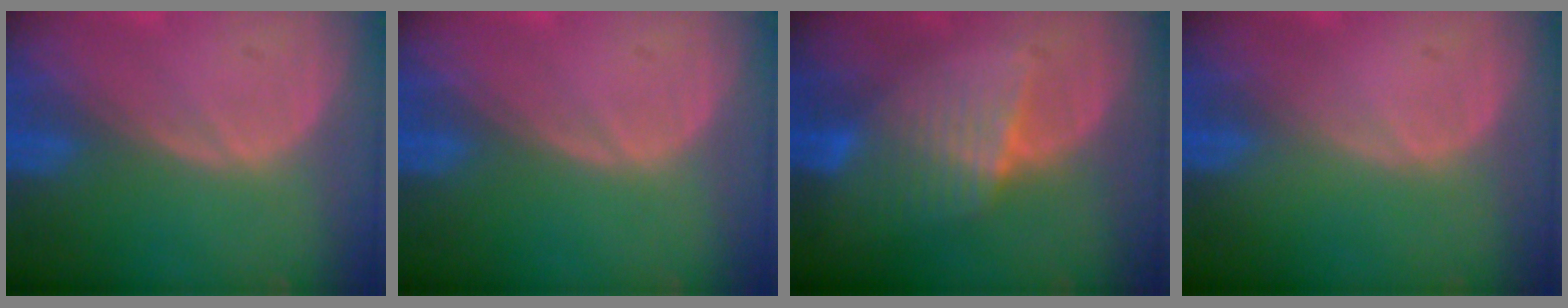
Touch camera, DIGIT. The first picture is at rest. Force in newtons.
{"total": 0.0}
{"total": 6.5, "press": 5.7, "slide": 3.2}
{"total": 0.0}